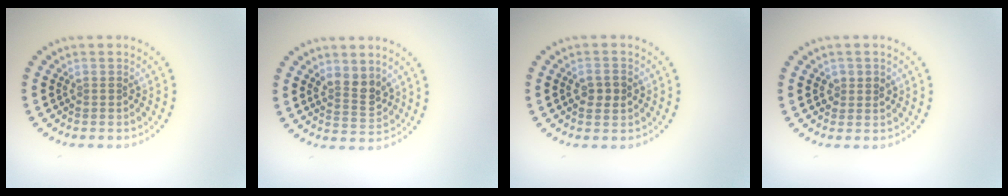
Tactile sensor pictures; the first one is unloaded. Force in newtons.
{"total": 2.6, "press": 2.4, "slide": 1.0}
{"total": 1.9, "press": 1.9, "slide": 0.2}
{"total": 1.3, "press": 1.3, "slide": 0.2}